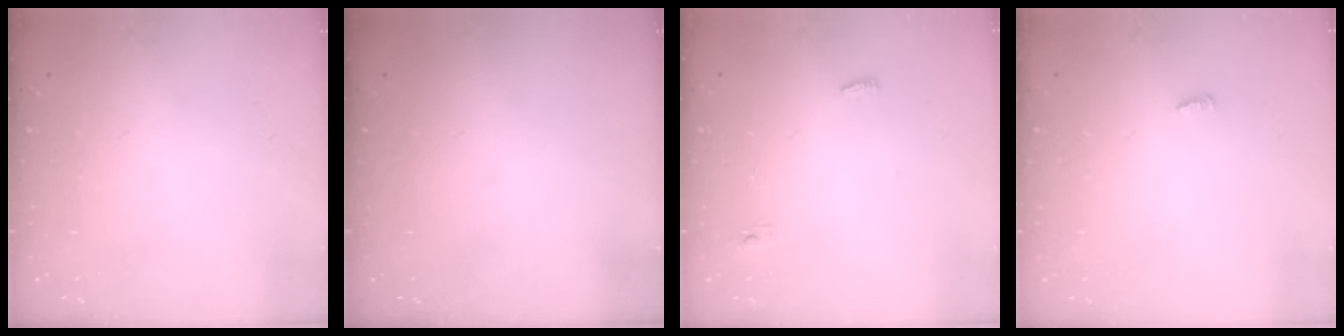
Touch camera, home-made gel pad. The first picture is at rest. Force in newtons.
{"total": 0.0}
{"total": 3.4, "press": 3.3, "slide": 0.9}
{"total": 2.7, "press": 2.7, "slide": 0.2}